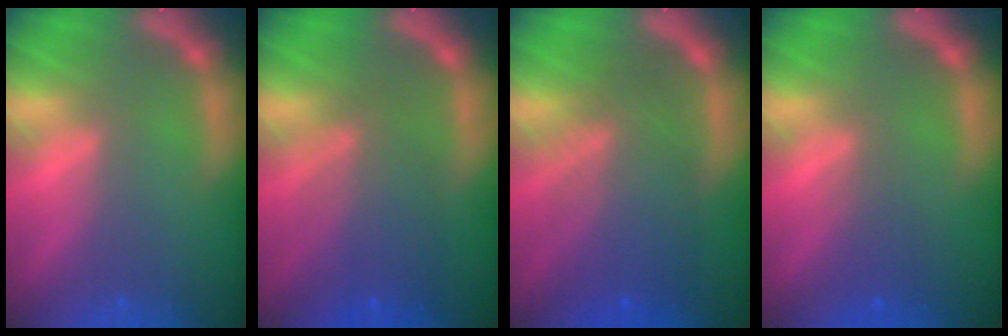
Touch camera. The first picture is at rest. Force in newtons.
{"total": 6.0}
{"total": 7.6}
{"total": 1.9}